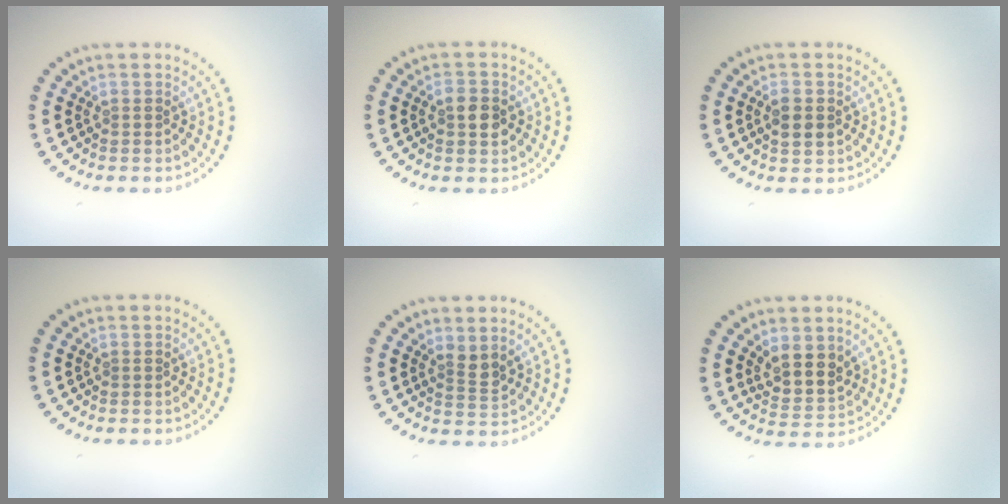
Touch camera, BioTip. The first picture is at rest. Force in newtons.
{"total": 2.6, "press": 2.6, "slide": 0.1}
{"total": 2.0, "press": 2.0, "slide": 0.2}
{"total": 0.0}
{"total": 1.4, "press": 1.0, "slide": 1.0}
{"total": 3.3, "press": 2.9, "slide": 1.6}